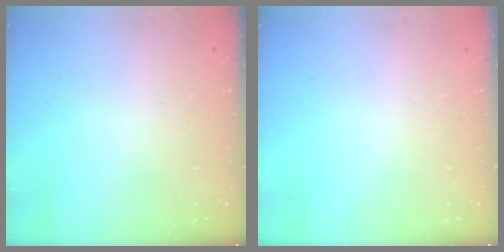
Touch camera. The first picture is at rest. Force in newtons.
{"total": 0.0}